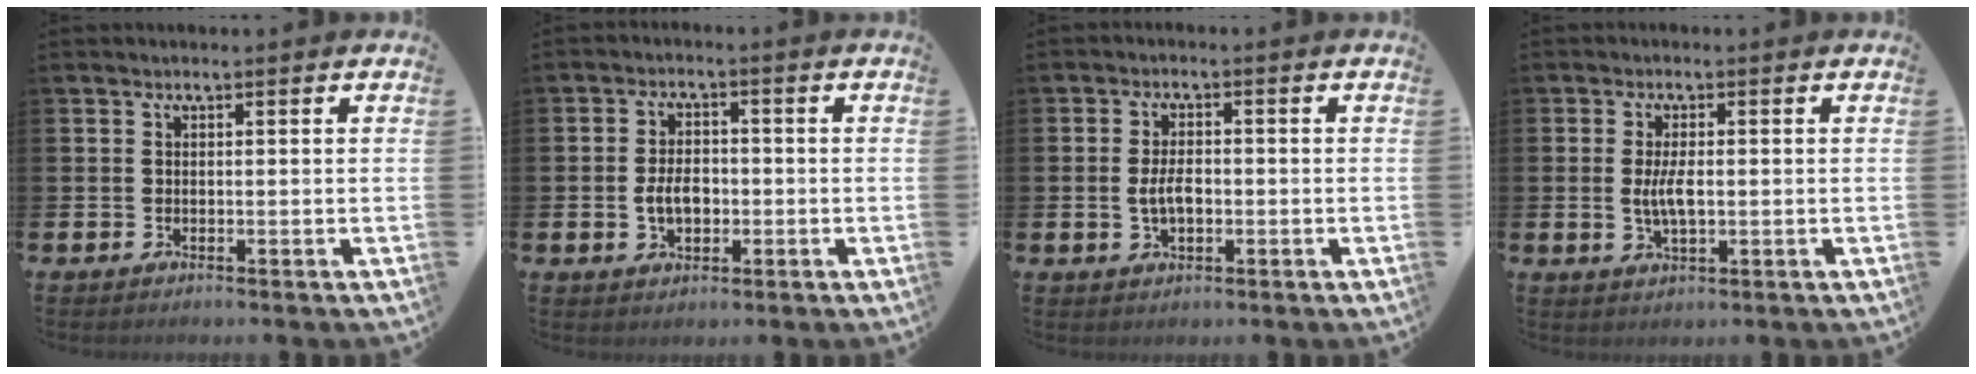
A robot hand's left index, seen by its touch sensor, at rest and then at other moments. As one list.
[{"total": 4.1, "force": [-0.7, 2.7, 3.1], "torque": [-0.043, 0.001, -0.017]}, {"total": 3.6, "force": [-0.2, 1.9, 3.0], "torque": [-0.041, -0.001, -0.008]}, {"total": 3.7, "force": [0.1, 1.4, 3.4], "torque": [-0.058, 0.002, -0.001]}]